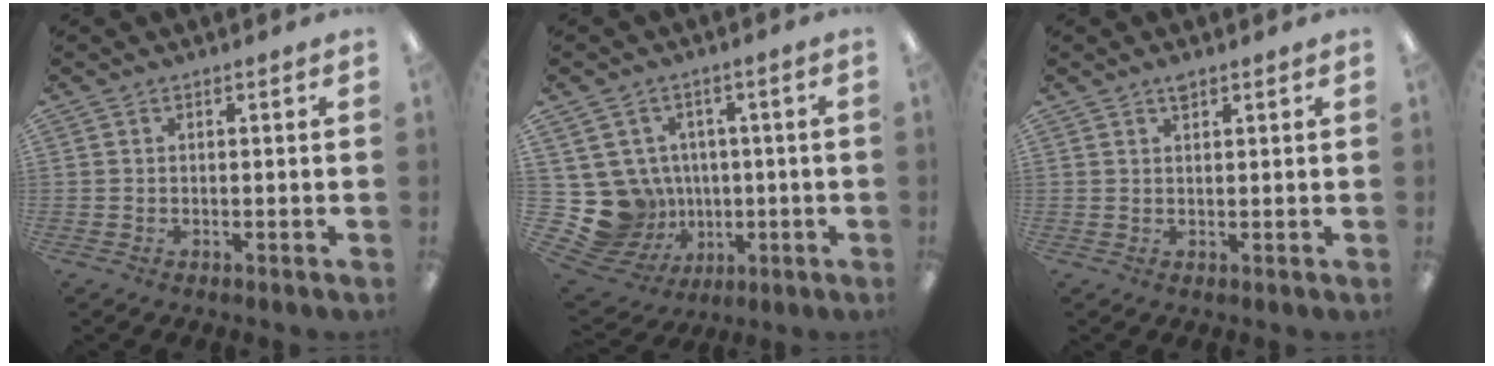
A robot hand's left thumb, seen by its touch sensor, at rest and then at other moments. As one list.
[{"total": 12.8, "force": [-0.5, 12.4, 3.3], "torque": [-0.107, -0.011, 0.017]}, {"total": 1.8, "force": [1.4, 0.6, 1.0], "torque": [-0.016, -0.003, 0.024]}]